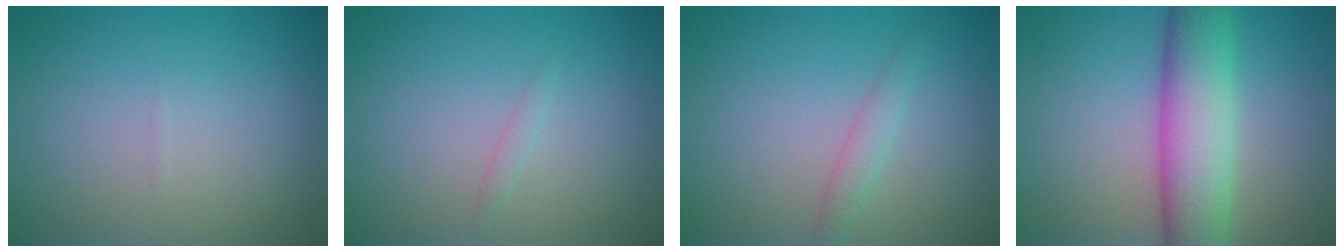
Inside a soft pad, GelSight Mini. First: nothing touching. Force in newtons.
{"total": 0.6, "press": 0.6, "slide": 0.0}
{"total": 1.4, "press": 1.4, "slide": 0.1}
{"total": 7.6, "press": 7.6, "slide": 0.5}